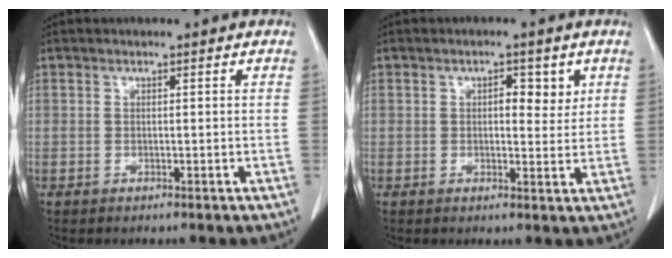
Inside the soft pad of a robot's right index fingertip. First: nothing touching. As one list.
[{"total": 5.0, "force": [1.7, 2.2, 4.1], "torque": [-0.057, 0.005, 0.022]}]